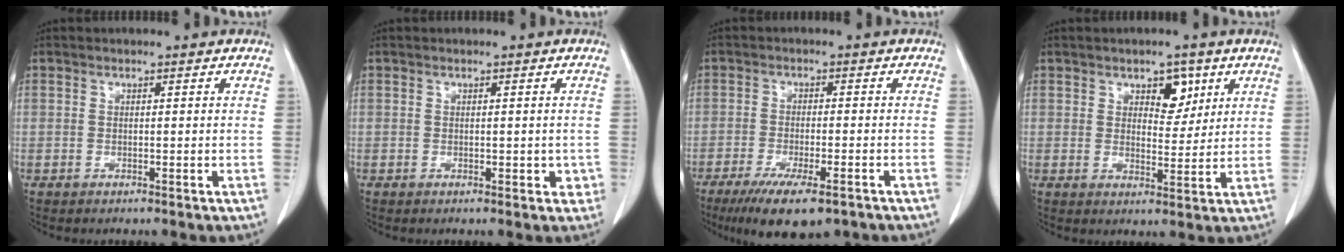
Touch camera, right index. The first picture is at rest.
{"total": 2.1, "force": [-0.5, 1.4, 1.5], "torque": [-0.007, 0.006, -0.004]}
{"total": 10.6, "force": [-7.3, 2.3, 7.3], "torque": [-0.113, -0.021, -0.110]}
{"total": 4.7, "force": [2.4, 2.6, 3.1], "torque": [-0.038, 0.002, 0.037]}